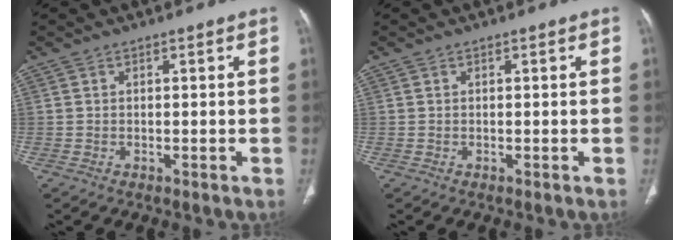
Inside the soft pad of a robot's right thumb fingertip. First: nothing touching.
{"total": 0.0}